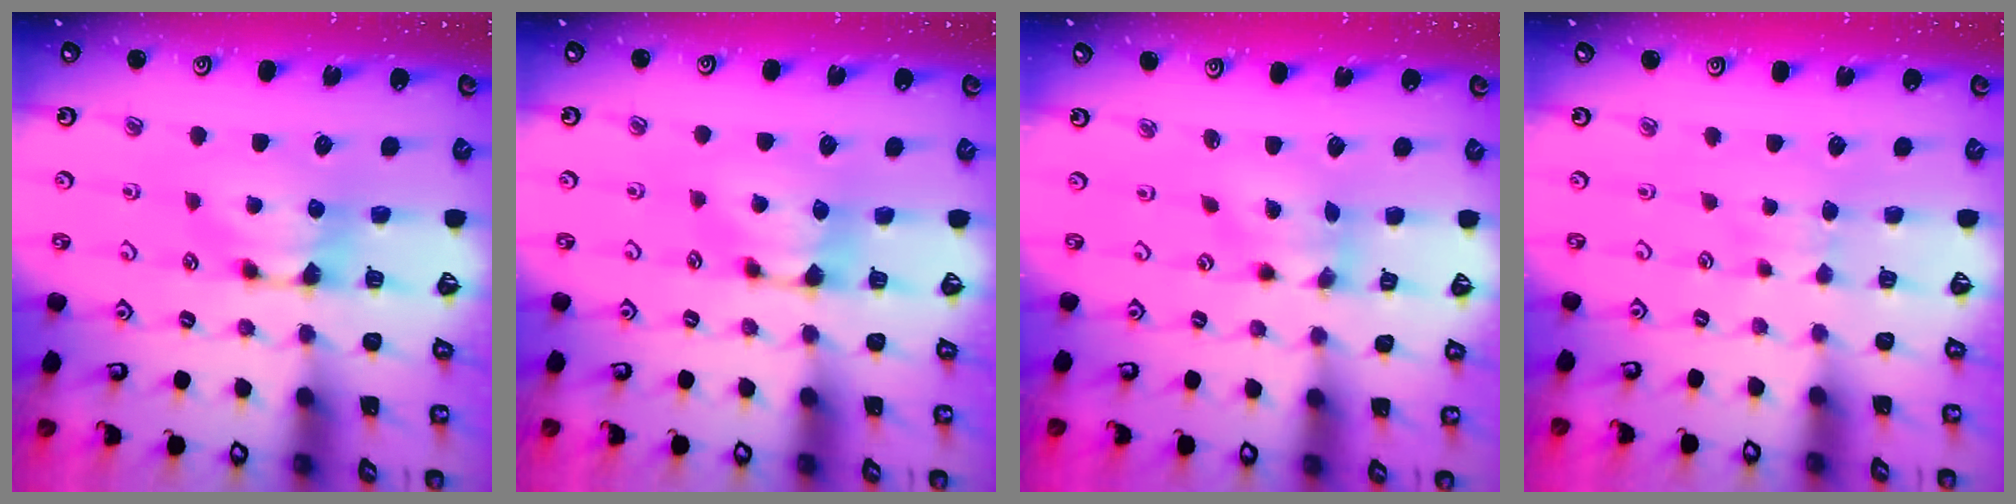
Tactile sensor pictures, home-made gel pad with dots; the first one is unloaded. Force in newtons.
{"total": 0.8, "press": 0.5, "slide": 0.6}
{"total": 2.1, "press": 1.6, "slide": 1.3}
{"total": 2.1, "press": 2.1, "slide": 0.3}